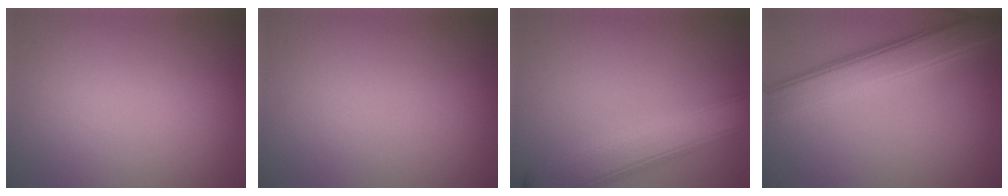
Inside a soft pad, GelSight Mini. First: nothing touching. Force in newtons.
{"total": 0.0}
{"total": 6.8, "press": 6.7, "slide": 0.5}
{"total": 5.5, "press": 5.5, "slide": 0.2}